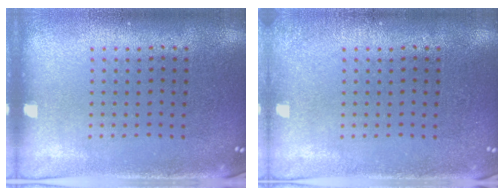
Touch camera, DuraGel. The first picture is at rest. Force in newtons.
{"total": 0.9, "press": 0.9, "slide": 0.2}